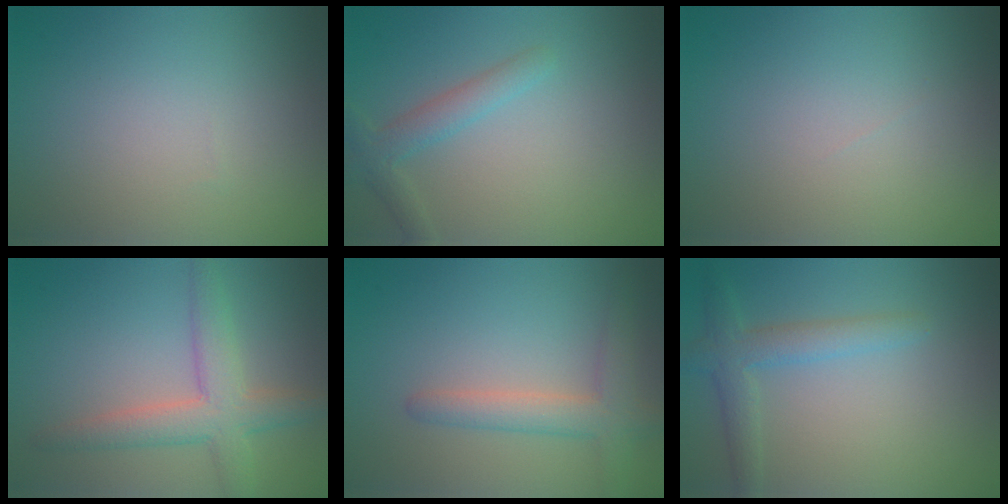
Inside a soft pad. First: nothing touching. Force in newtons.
{"total": 2.5, "press": 2.5, "slide": 0.2}
{"total": 0.0}
{"total": 4.6, "press": 4.6, "slide": 0.2}
{"total": 3.3, "press": 3.3, "slide": 0.2}
{"total": 2.9, "press": 2.9, "slide": 0.2}